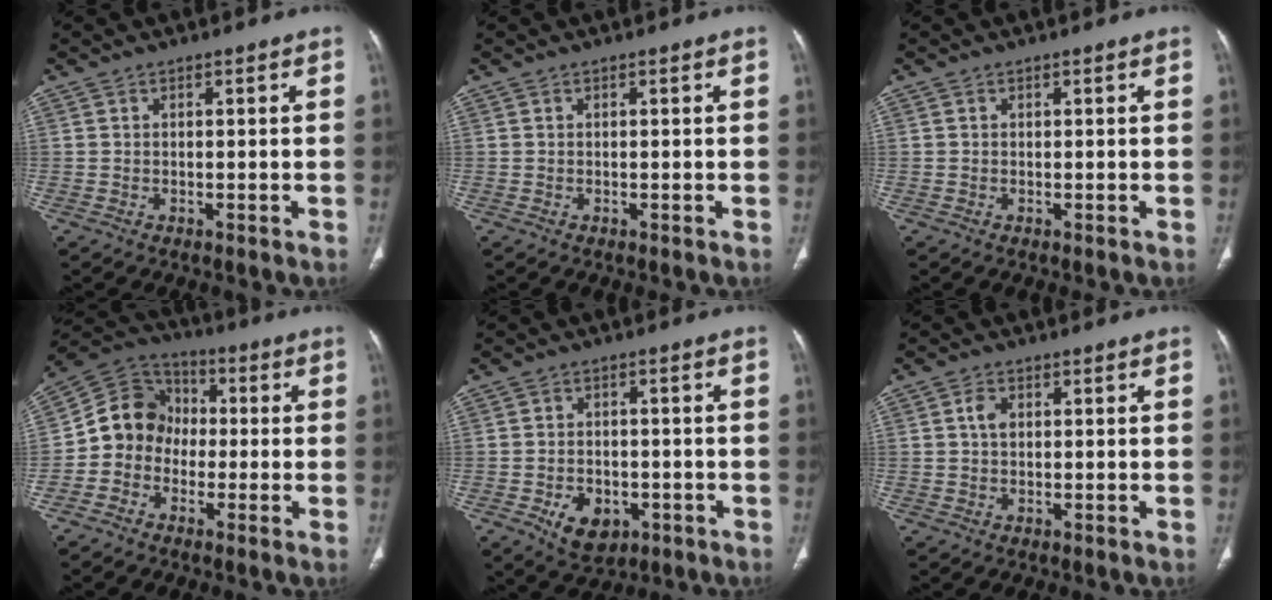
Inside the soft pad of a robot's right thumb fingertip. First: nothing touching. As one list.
[{"total": 0.0}, {"total": 0.0}, {"total": 10.3, "force": [-1.7, 9.2, 4.3], "torque": [-0.054, 0.040, -0.048]}, {"total": 7.4, "force": [-2.9, 5.3, 4.4], "torque": [-0.054, 0.015, -0.035]}, {"total": 2.5, "force": [0.5, 1.7, 1.8], "torque": [-0.033, 0.002, 0.006]}]